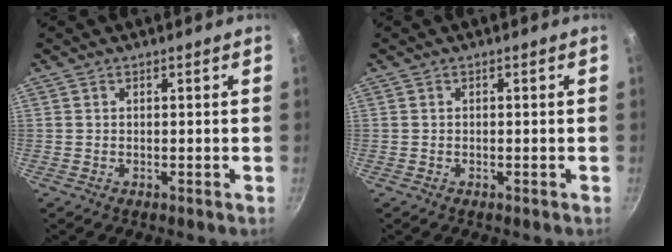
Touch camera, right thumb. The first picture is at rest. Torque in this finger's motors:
{"motor_torque": [1.05, 0.72, 0.48, -1.07, 0.23]}